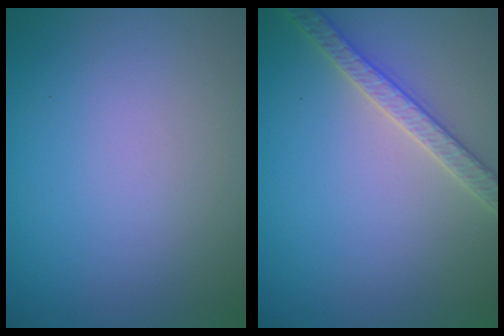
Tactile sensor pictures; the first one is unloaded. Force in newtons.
{"total": 2.8, "press": 2.8, "slide": 0.6}